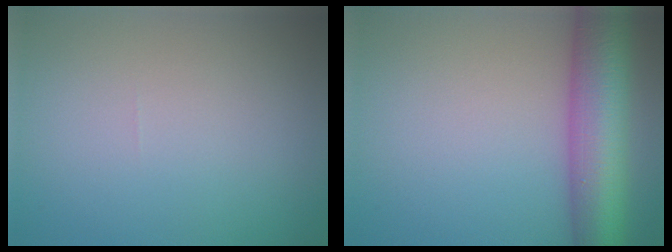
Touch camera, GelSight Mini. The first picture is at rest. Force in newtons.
{"total": 9.4, "press": 9.4, "slide": 0.4}